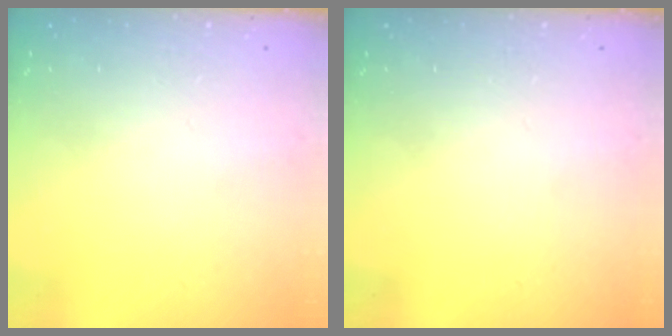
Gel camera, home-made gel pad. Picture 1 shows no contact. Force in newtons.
{"total": 0.0}